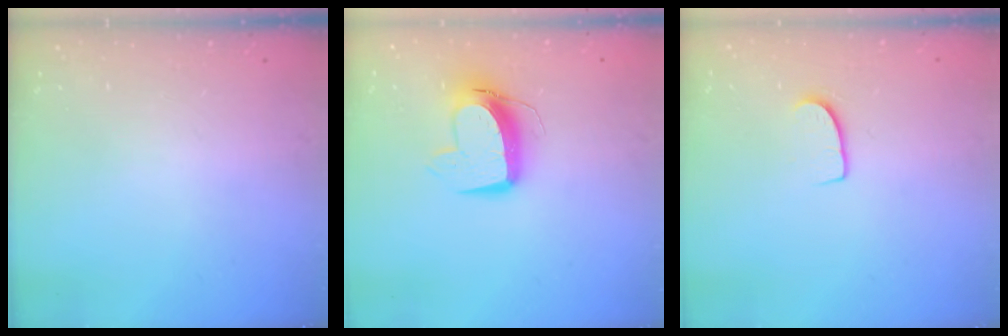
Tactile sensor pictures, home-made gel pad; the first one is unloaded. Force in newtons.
{"total": 11.7, "press": 11.6, "slide": 1.5}
{"total": 6.4, "press": 6.4, "slide": 0.6}